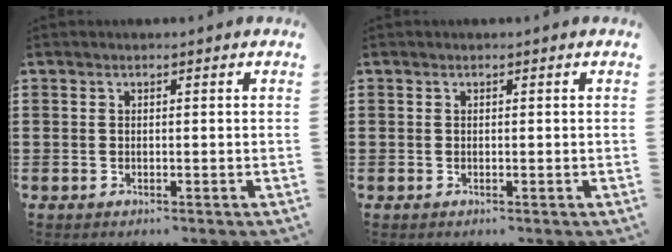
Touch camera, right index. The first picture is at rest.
{"total": 0.0}